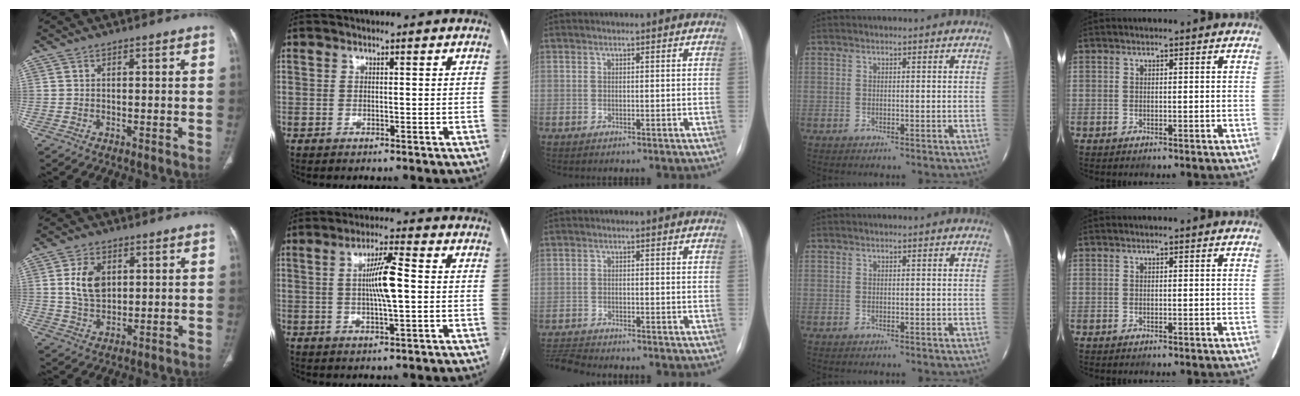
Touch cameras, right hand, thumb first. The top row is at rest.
{"thumb": {"total": 8.0, "force": [2.0, 5.3, 5.7], "torque": [-0.092, -0.010, 0.043]}, "index": {"total": 7.0, "force": [0.3, 0.5, 7.0], "torque": [-0.128, 0.003, 0.002]}, "middle": {"total": 3.7, "force": [-3.6, -0.6, 0.1], "torque": [-0.006, -0.020, -0.064]}}